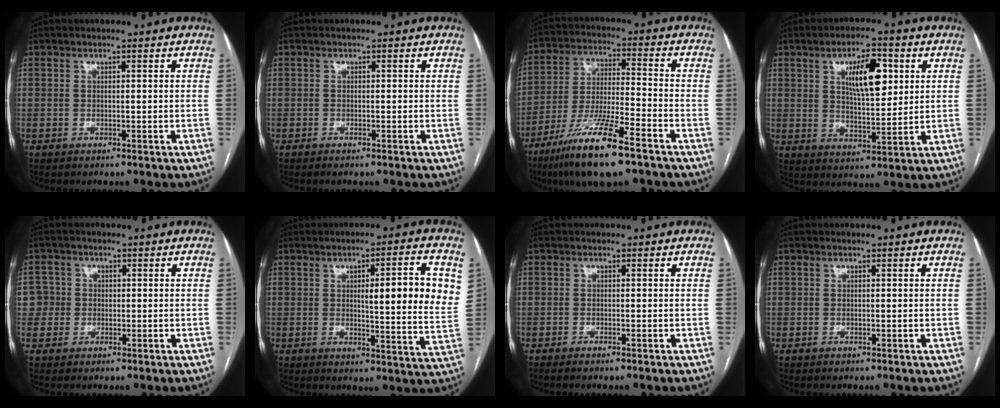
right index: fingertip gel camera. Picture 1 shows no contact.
{"total": 0.5, "force": [-0.4, -0.1, 0.4], "torque": [-0.008, 0.000, -0.008]}
{"total": 14.9, "force": [-9.5, 1.5, 11.3], "torque": [-0.229, -0.034, -0.174]}
{"total": 9.8, "force": [3.4, 3.4, 8.5], "torque": [-0.140, 0.008, 0.060]}
{"total": 4.3, "force": [0.2, 4.2, 0.0], "torque": [0.015, 0.018, 0.003]}
{"total": 12.9, "force": [3.1, 1.3, 12.4], "torque": [-0.160, 0.002, 0.037]}
{"total": 1.0, "force": [-0.7, -0.1, 0.7], "torque": [-0.013, 0.000, -0.013]}
{"total": 0.0}